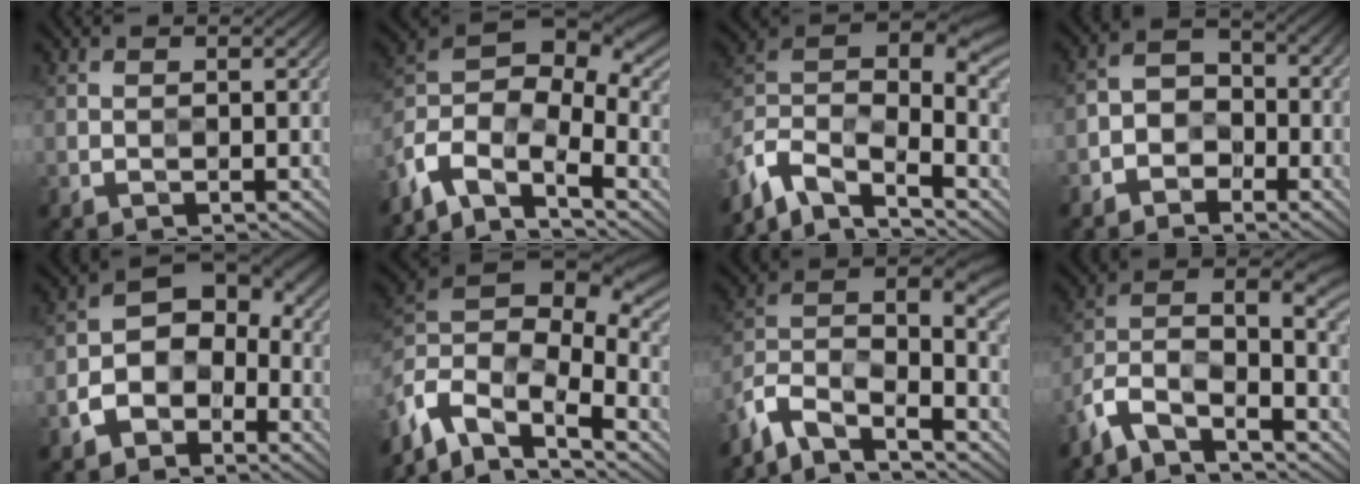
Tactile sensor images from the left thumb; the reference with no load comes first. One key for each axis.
{"total": 10.9, "fx": -5.6, "fy": 5.7, "fz": 7.5, "tx": -0.154, "ty": -0.015, "tz": -0.112}
{"total": 9.4, "fx": -5.8, "fy": 3.8, "fz": 6.3, "tx": -0.126, "ty": -0.004, "tz": -0.127}
{"total": 4.1, "fx": -2.5, "fy": 2.8, "fz": 1.6, "tx": -0.023, "ty": 0.007, "tz": -0.060}
{"total": 8.0, "fx": -2.9, "fy": 5.7, "fz": 4.8, "tx": -0.082, "ty": -0.008, "tz": -0.064}
{"total": 12.1, "fx": -5.1, "fy": 6.7, "fz": 8.6, "tx": -0.199, "ty": -0.009, "tz": -0.096}
{"total": 8.3, "fx": -5.4, "fy": 2.8, "fz": 5.7, "tx": -0.100, "ty": -0.007, "tz": -0.128}
{"total": 7.6, "fx": -3.9, "fy": 2.8, "fz": 5.9, "tx": -0.104, "ty": -0.001, "tz": -0.096}